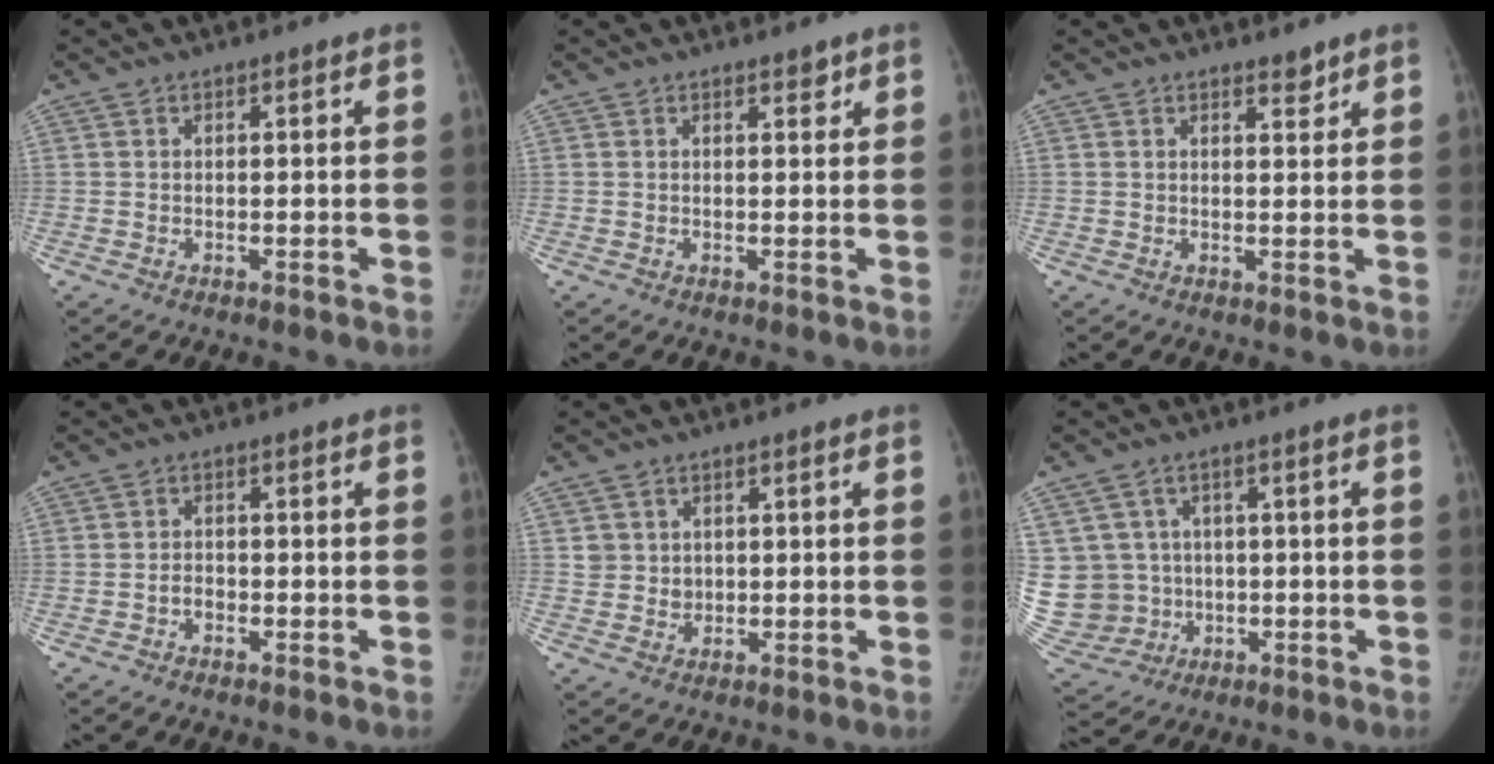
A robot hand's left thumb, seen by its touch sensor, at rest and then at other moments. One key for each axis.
{"total": 1.2, "fx": 0.9, "fy": 0.6, "fz": 0.4, "tx": 0.004, "ty": -0.006, "tz": 0.011}
{"total": 1.6, "fx": 1.5, "fy": 0.6, "fz": 0.4, "tx": 0.008, "ty": -0.013, "tz": 0.020}
{"total": 1.6, "fx": -0.8, "fy": 1.1, "fz": 0.8, "tx": -0.008, "ty": 0.007, "tz": -0.017}
{"total": 3.2, "fx": 0.9, "fy": 3.0, "fz": 0.6, "tx": 0.007, "ty": -0.004, "tz": 0.020}
{"total": 13.3, "fx": 0.4, "fy": 12.8, "fz": 3.6, "tx": -0.081, "ty": 0.027, "tz": 0.032}